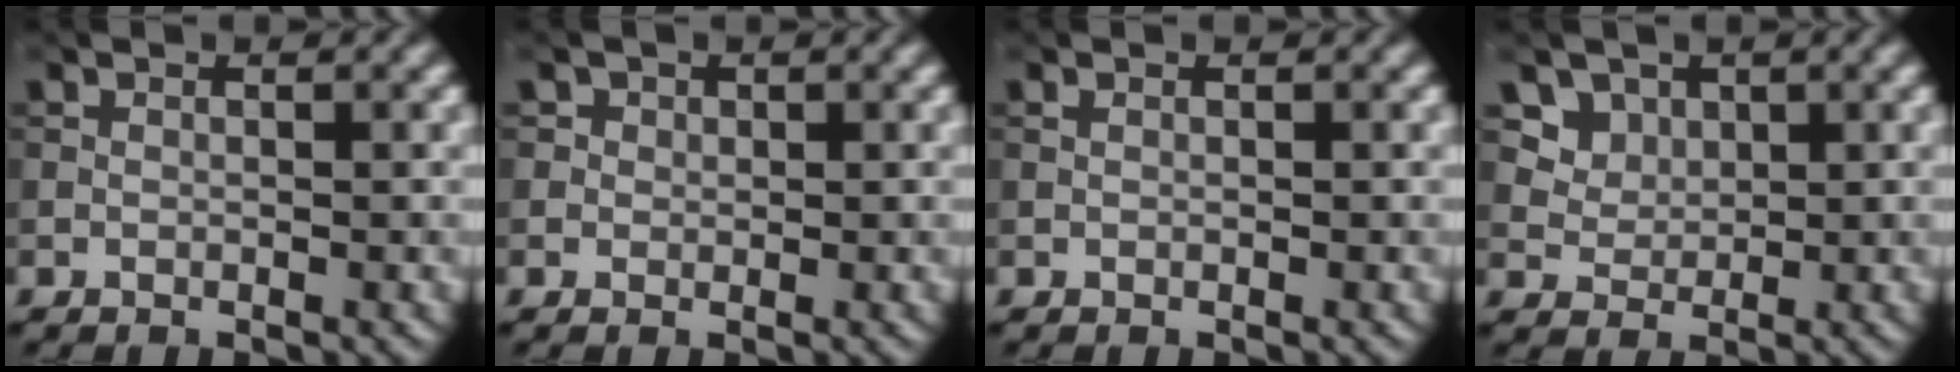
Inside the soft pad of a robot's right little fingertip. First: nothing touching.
{"total": 1.1, "force": [0.3, 1.0, 0.0], "torque": [0.009, -0.004, 0.000]}
{"total": 0.0}
{"total": 4.6, "force": [2.5, 3.6, 1.4], "torque": [-0.035, -0.003, 0.052]}